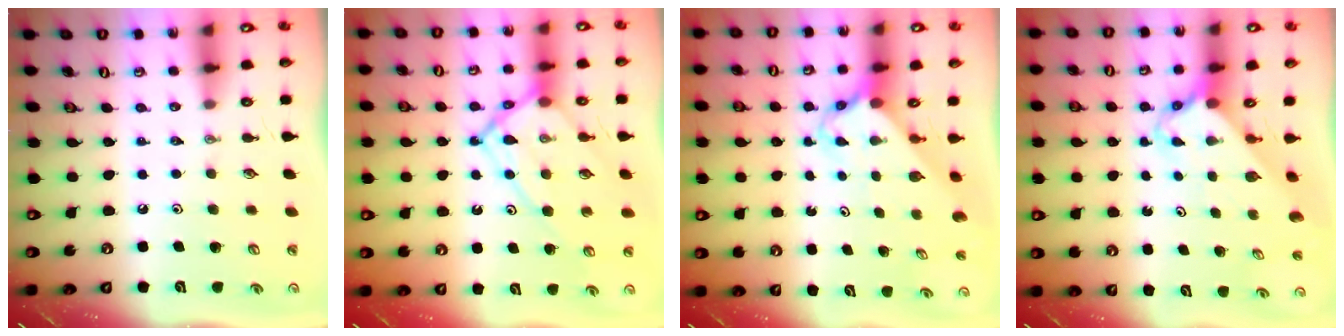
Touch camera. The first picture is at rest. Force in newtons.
{"total": 12.6, "press": 12.6, "slide": 1.1}
{"total": 2.6, "press": 2.6, "slide": 0.2}
{"total": 2.3, "press": 2.3, "slide": 0.2}